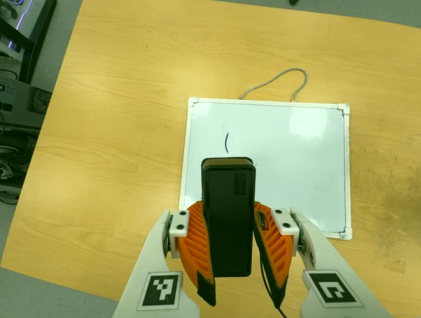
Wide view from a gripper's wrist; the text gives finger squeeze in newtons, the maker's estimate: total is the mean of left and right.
{"total": 8.1, "left": 7.1, "right": 9.2}